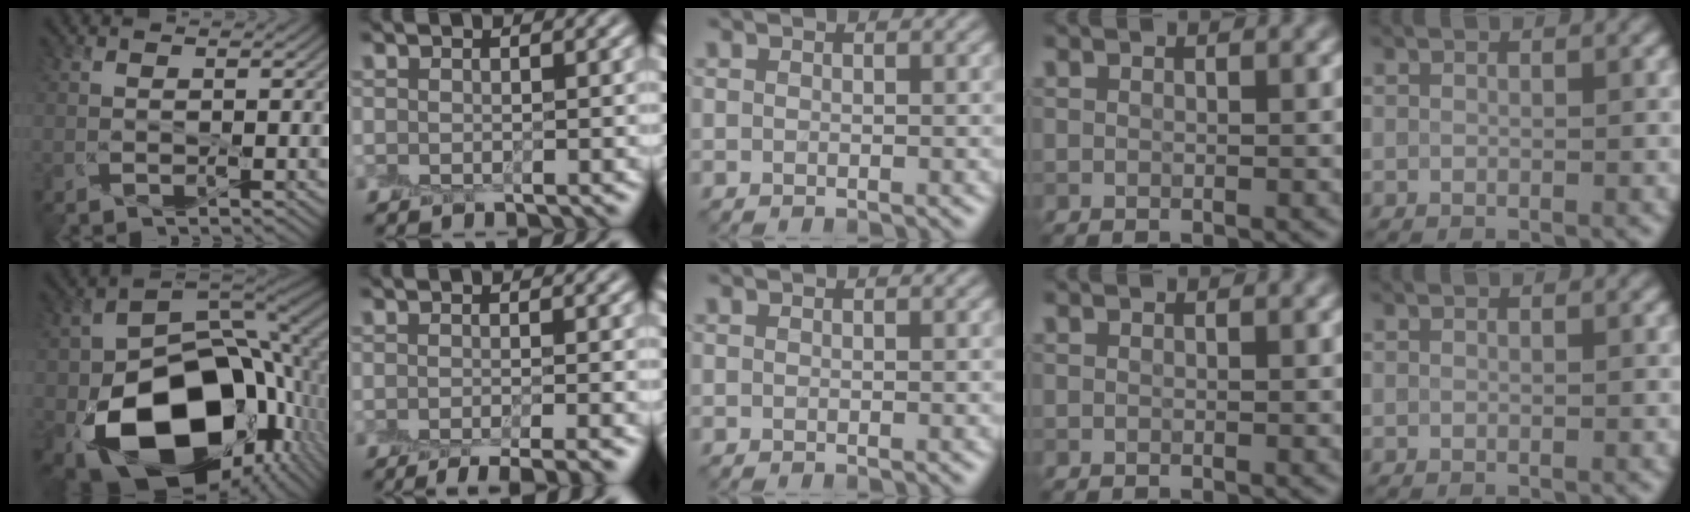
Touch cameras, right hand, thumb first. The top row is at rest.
{"thumb": {"total": 19.2, "force": [-4.8, 14.2, 12.1], "torque": [-0.226, -0.056, -0.043]}, "index": {"total": 4.9, "force": [-3.2, 1.3, 3.5], "torque": [-0.029, -0.006, -0.045]}}